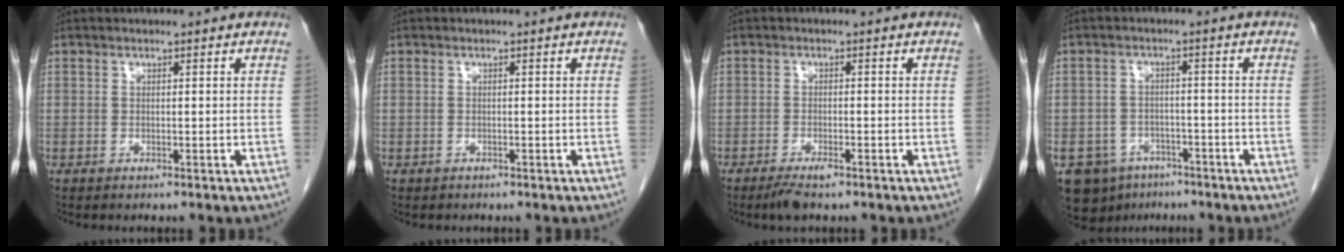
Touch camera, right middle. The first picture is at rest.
{"total": 0.7, "force": [-0.6, 0.5, 0.0], "torque": [-0.014, 0.001, -0.009]}
{"total": 2.9, "force": [-2.1, 0.6, 1.9], "torque": [-0.039, -0.004, -0.035]}
{"total": 9.0, "force": [-5.8, 6.4, 2.8], "torque": [-0.055, 0.008, -0.082]}